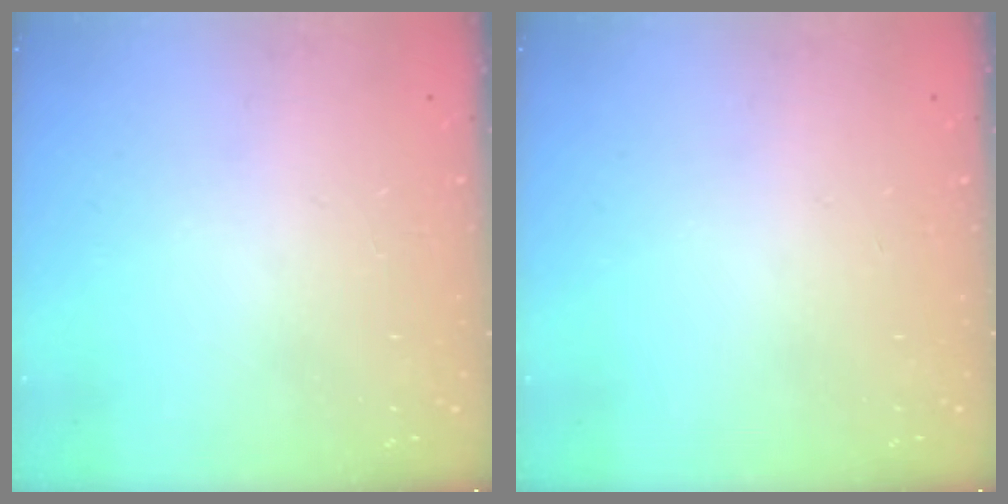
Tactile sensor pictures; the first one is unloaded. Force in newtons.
{"total": 0.0}